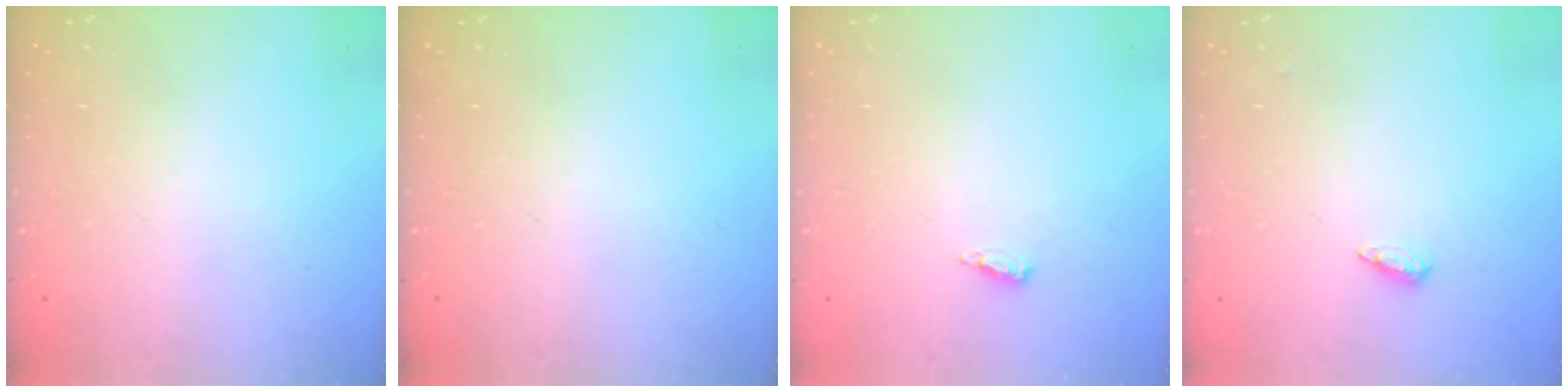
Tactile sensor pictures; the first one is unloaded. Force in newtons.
{"total": 0.0}
{"total": 2.7, "press": 2.5, "slide": 1.0}
{"total": 3.9, "press": 3.8, "slide": 0.6}